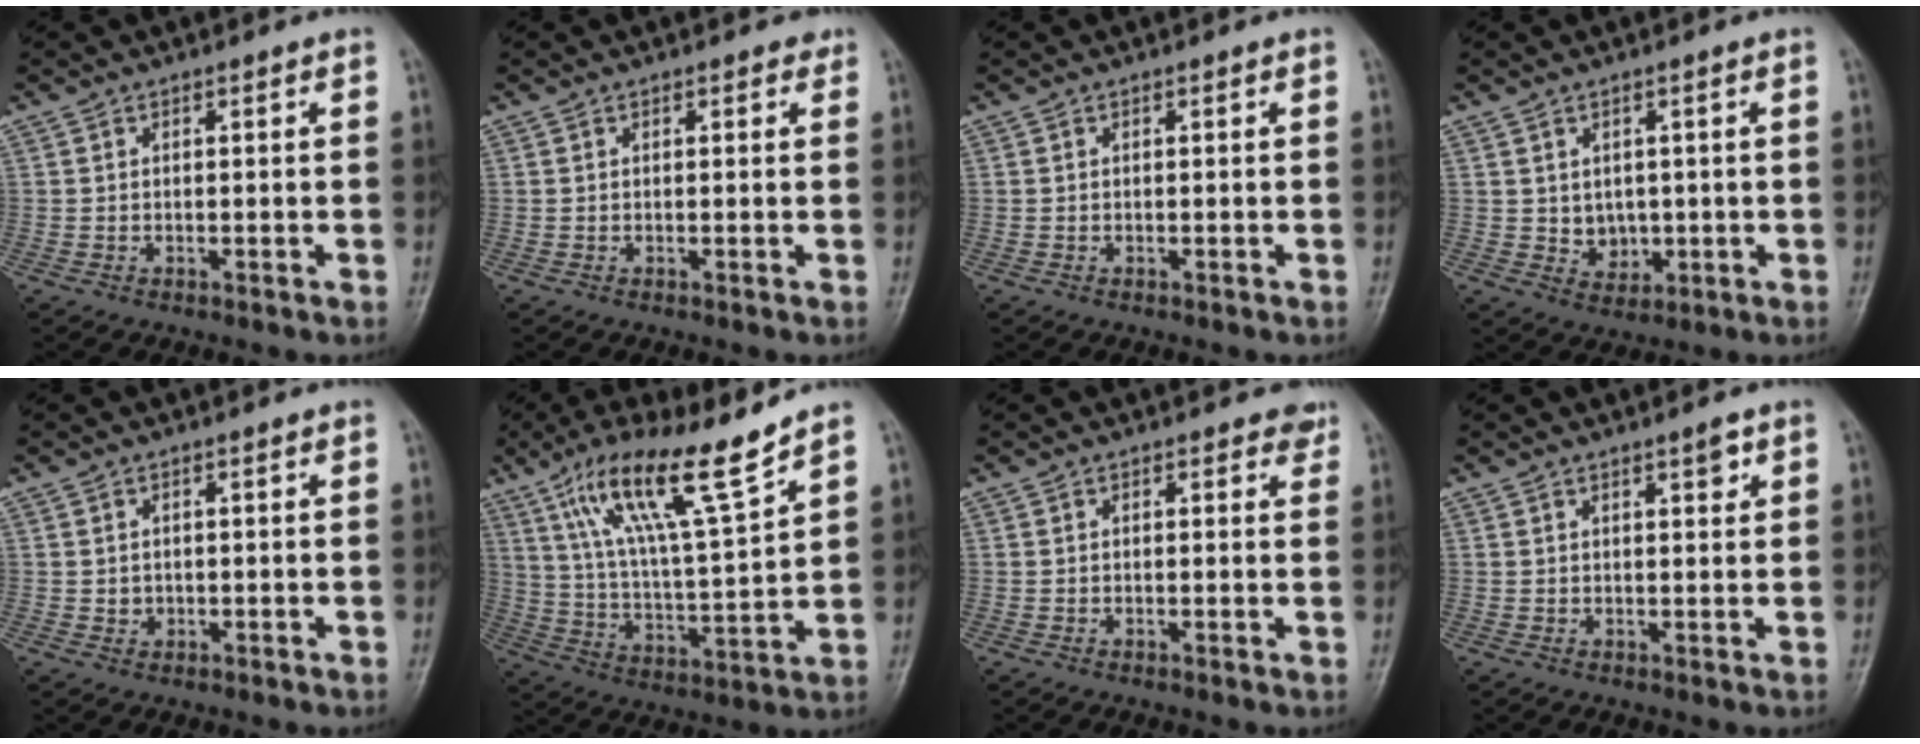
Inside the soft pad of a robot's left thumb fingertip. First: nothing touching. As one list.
[{"total": 1.6, "force": [1.3, 0.7, 0.7], "torque": [-0.002, -0.002, 0.011]}, {"total": 0.0}, {"total": 3.7, "force": [0.7, 3.0, 2.0], "torque": [-0.014, -0.010, 0.021]}, {"total": 1.3, "force": [0.4, 1.0, 0.8], "torque": [-0.005, -0.003, 0.011]}, {"total": 16.7, "force": [11.2, 1.9, 12.2], "torque": [-0.209, -0.054, 0.207]}, {"total": 2.9, "force": [2.3, 1.1, 1.4], "torque": [-0.001, -0.007, 0.019]}, {"total": 2.3, "force": [1.5, 0.5, 1.7], "torque": [-0.021, -0.010, 0.024]}]